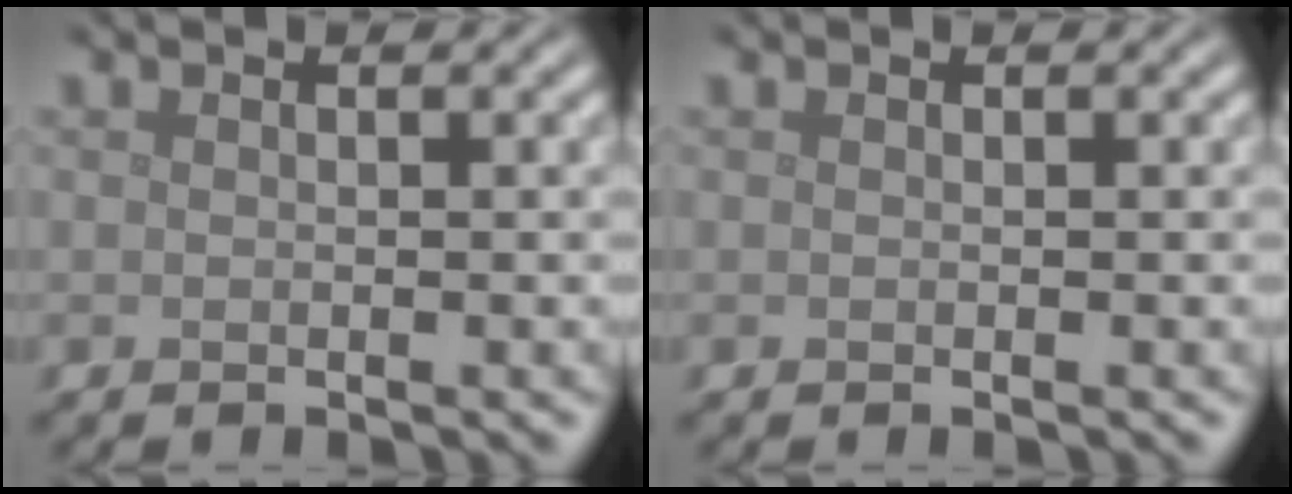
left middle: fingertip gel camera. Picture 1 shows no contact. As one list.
[{"total": 0.0}]